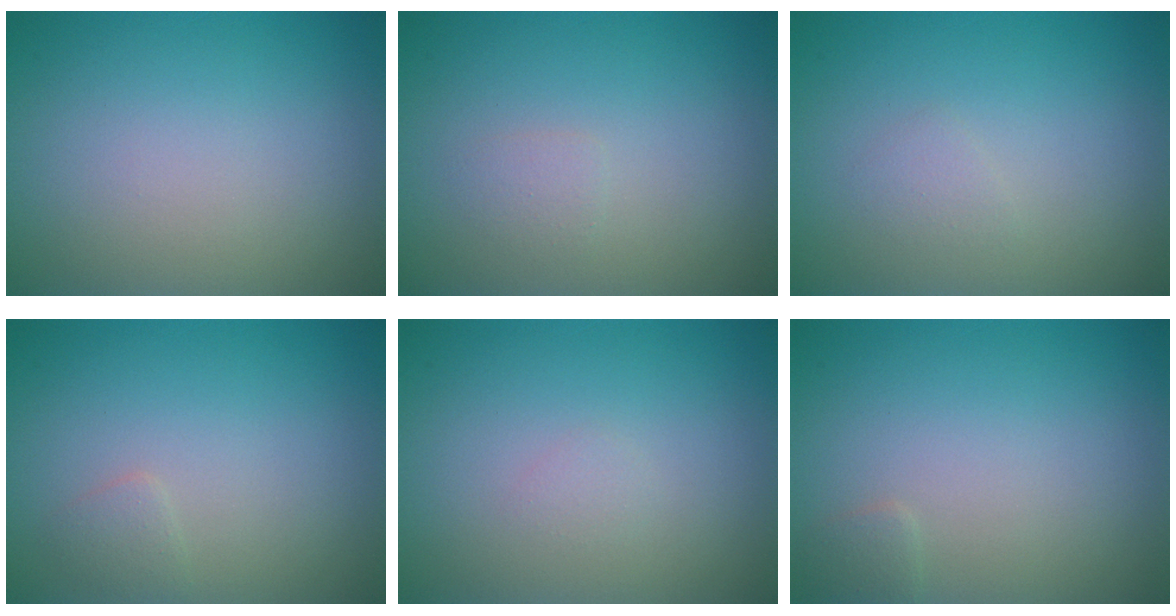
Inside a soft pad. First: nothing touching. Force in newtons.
{"total": 0.9, "press": 0.9, "slide": 0.0}
{"total": 0.8, "press": 0.8, "slide": 0.1}
{"total": 0.9, "press": 0.9, "slide": 0.1}
{"total": 0.5, "press": 0.5, "slide": 0.0}
{"total": 0.8, "press": 0.8, "slide": 0.0}